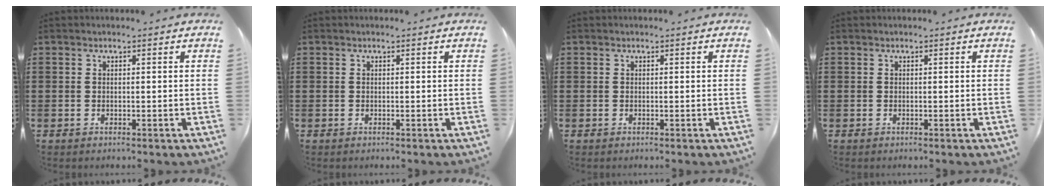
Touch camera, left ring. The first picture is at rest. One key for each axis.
{"total": 0.0}
{"total": 0.0}
{"total": 0.0}